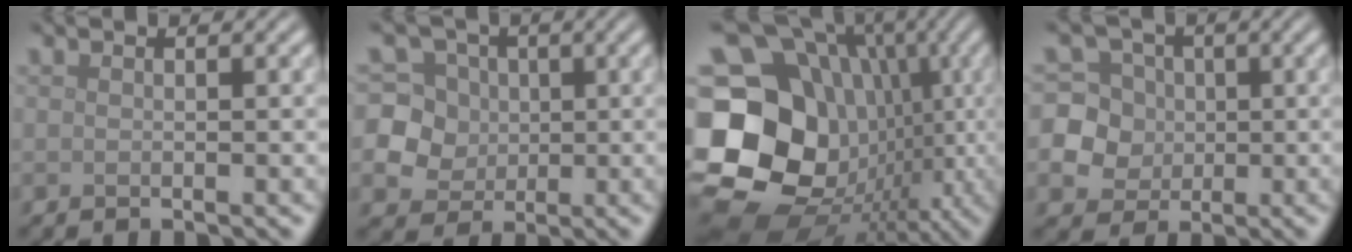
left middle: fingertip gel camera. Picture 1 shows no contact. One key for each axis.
{"total": 8.4, "fx": 0.7, "fy": 7.9, "fz": 2.8, "tx": -0.074, "ty": 0.034, "tz": 0.006}
{"total": 21.3, "fx": -1.6, "fy": 18.6, "fz": 10.4, "tx": -0.205, "ty": -0.018, "tz": -0.052}
{"total": 9.0, "fx": 0.0, "fy": 8.6, "fz": 2.7, "tx": -0.073, "ty": 0.023, "tz": -0.002}